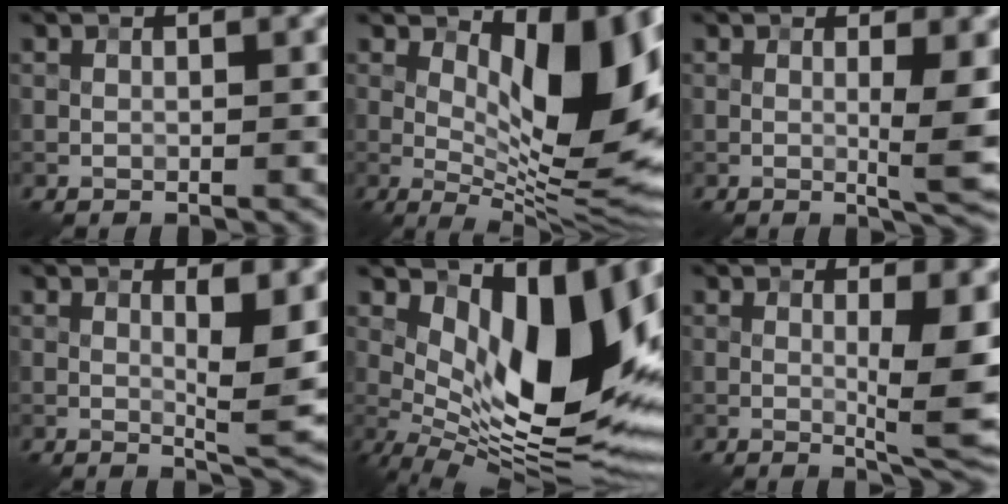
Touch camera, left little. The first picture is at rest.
{"total": 11.3, "force": [2.7, 4.2, 10.1], "torque": [-0.135, -0.004, 0.048]}
{"total": 3.9, "force": [0.1, 0.6, 3.8], "torque": [-0.055, -0.007, 0.005]}
{"total": 3.8, "force": [0.7, 0.7, 3.7], "torque": [-0.058, -0.013, 0.014]}
{"total": 14.1, "force": [2.1, 6.2, 12.5], "torque": [-0.185, -0.013, 0.039]}
{"total": 5.8, "force": [0.3, 1.2, 5.7], "torque": [-0.078, -0.012, 0.009]}